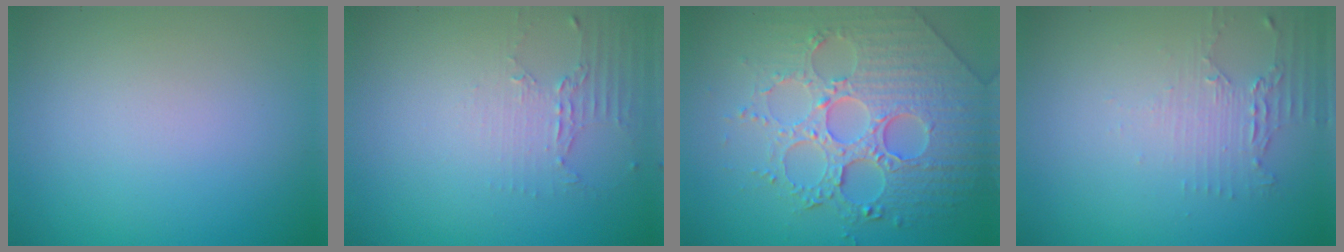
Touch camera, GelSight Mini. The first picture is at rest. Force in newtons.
{"total": 2.0, "press": 1.5, "slide": 1.4}
{"total": 7.8, "press": 6.1, "slide": 4.8}
{"total": 2.3, "press": 1.6, "slide": 1.6}